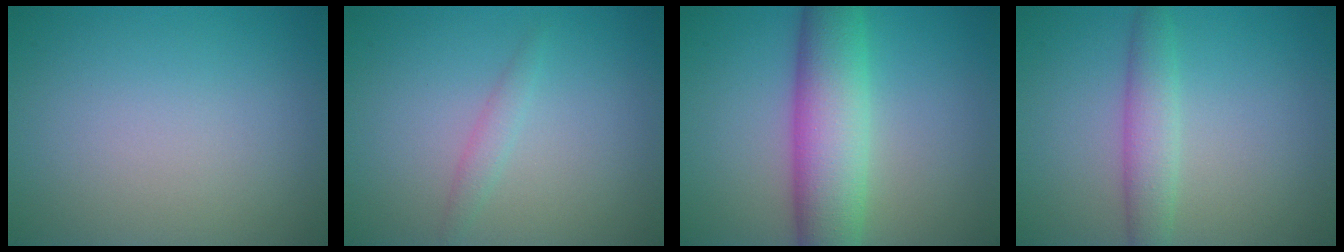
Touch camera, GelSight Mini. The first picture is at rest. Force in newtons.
{"total": 1.2, "press": 1.2, "slide": 0.1}
{"total": 7.9, "press": 7.9, "slide": 0.2}
{"total": 2.4, "press": 2.4, "slide": 0.2}